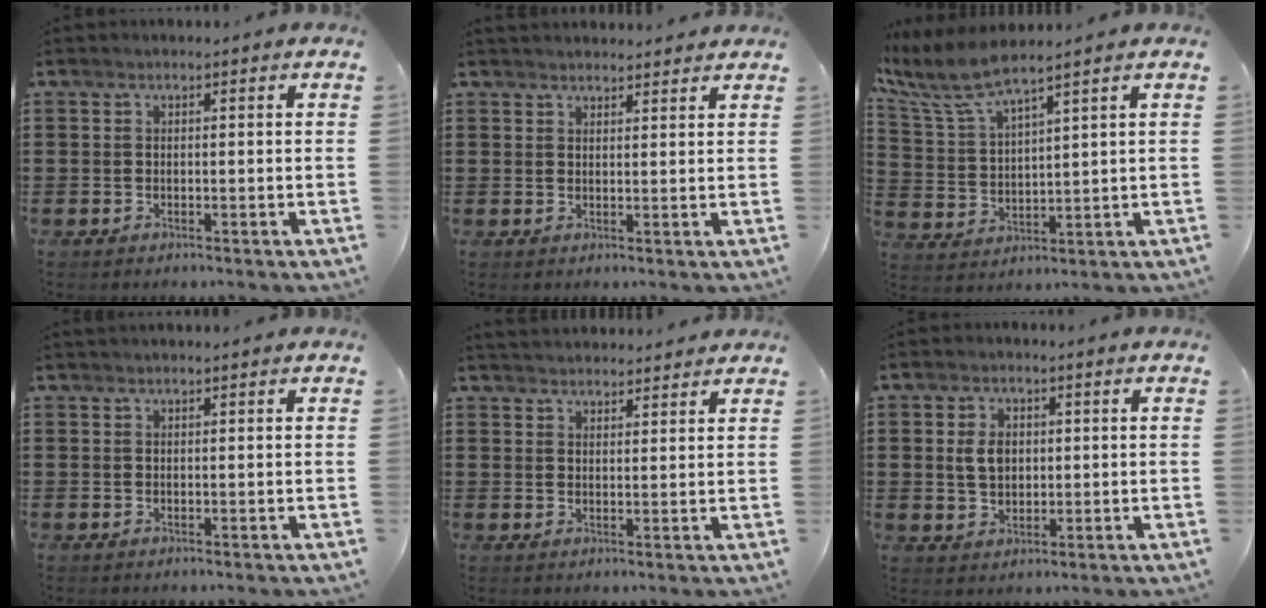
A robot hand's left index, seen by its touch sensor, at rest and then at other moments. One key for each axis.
{"total": 2.0, "fx": 2.0, "fy": 0.2, "fz": -0.1, "tx": -0.003, "ty": 0.000, "tz": 0.039}
{"total": 6.9, "fx": 5.6, "fy": 1.0, "fz": 3.9, "tx": -0.107, "ty": -0.029, "tz": 0.094}
{"total": 0.6, "fx": 0.5, "fy": 0.0, "fz": 0.2, "tx": -0.006, "ty": -0.001, "tz": 0.011}
{"total": 2.7, "fx": 2.7, "fy": 0.2, "fz": -0.2, "tx": -0.005, "ty": -0.005, "tz": 0.052}
{"total": 4.1, "fx": 0.7, "fy": 2.9, "fz": 2.8, "tx": -0.055, "ty": 0.007, "tz": 0.009}